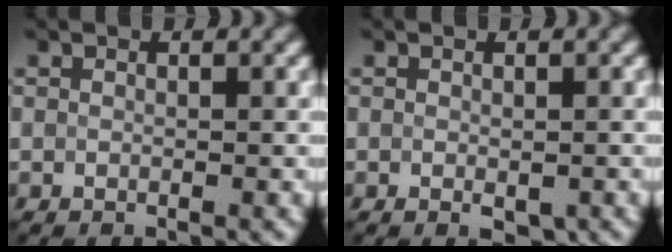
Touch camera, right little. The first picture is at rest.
{"total": 0.7, "force": [-0.5, -0.2, 0.4], "torque": [-0.014, -0.005, 0.007]}